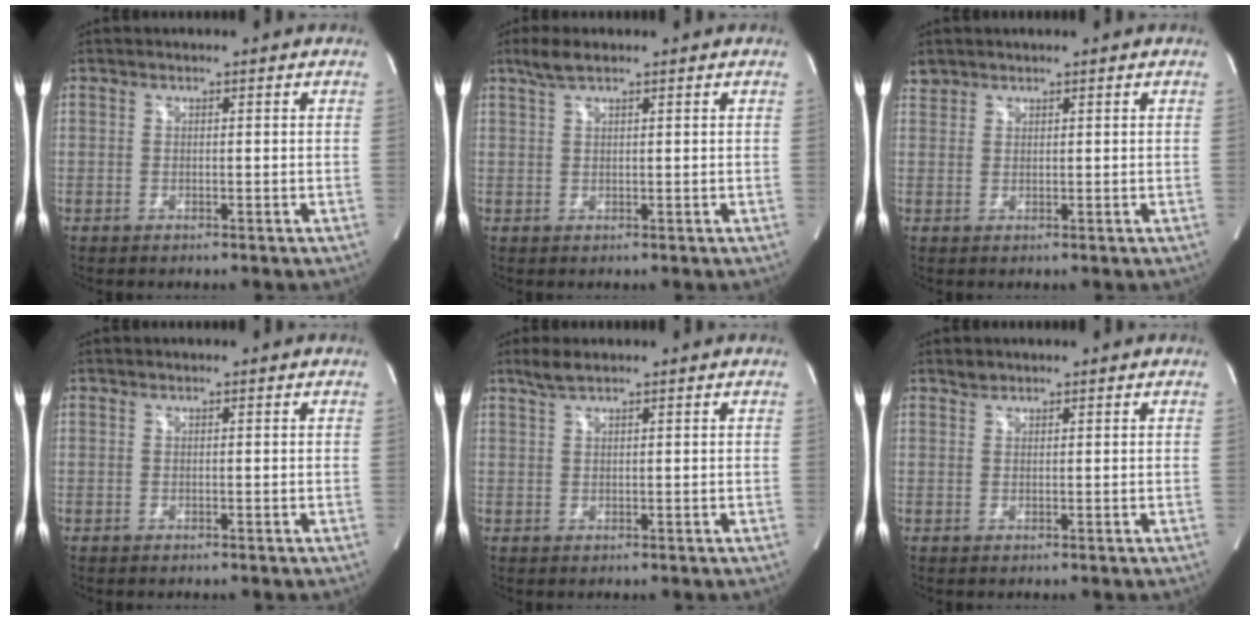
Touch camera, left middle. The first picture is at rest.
{"total": 2.9, "force": [2.2, 0.5, 1.9], "torque": [-0.048, 0.011, 0.045]}
{"total": 1.7, "force": [1.4, 0.8, -0.2], "torque": [0.003, 0.010, 0.027]}
{"total": 0.0}
{"total": 2.2, "force": [1.8, 0.2, 1.3], "torque": [-0.036, 0.007, 0.038]}
{"total": 1.1, "force": [0.9, 0.5, 0.1], "torque": [-0.001, 0.002, 0.015]}